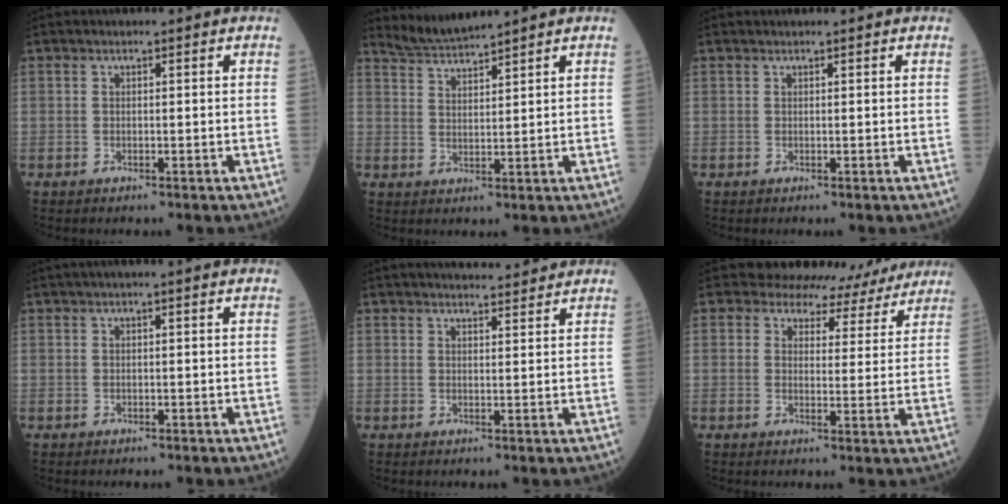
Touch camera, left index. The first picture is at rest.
{"total": 4.0, "force": [3.9, -1.0, 0.0], "torque": [-0.011, 0.002, 0.082]}
{"total": 0.9, "force": [0.8, 0.1, 0.2], "torque": [-0.009, 0.014, 0.017]}
{"total": 1.3, "force": [0.9, -0.2, 0.9], "torque": [-0.020, 0.016, 0.019]}
{"total": 8.1, "force": [7.7, 1.2, 2.4], "torque": [-0.032, 0.013, 0.099]}
{"total": 11.2, "force": [10.4, 4.1, -0.1], "torque": [0.033, -0.012, 0.100]}